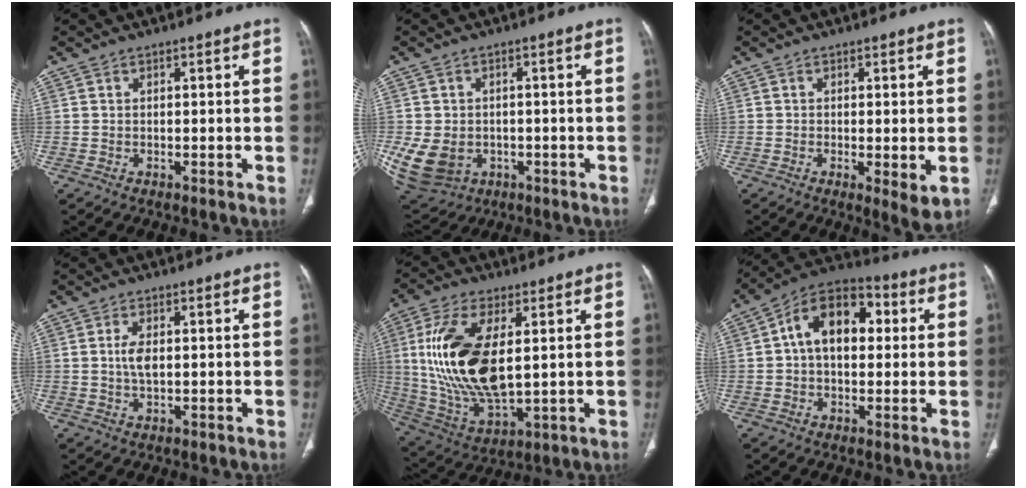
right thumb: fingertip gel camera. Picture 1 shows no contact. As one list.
[{"total": 12.9, "force": [-2.9, 10.4, 7.1], "torque": [-0.161, 0.001, -0.026]}, {"total": 4.6, "force": [-1.0, 1.3, 4.3], "torque": [-0.071, -0.016, -0.016]}, {"total": 3.5, "force": [0.4, 1.7, 3.1], "torque": [-0.065, 0.000, 0.009]}, {"total": 20.4, "force": [3.0, 9.7, 17.7], "torque": [-0.361, -0.019, 0.068]}, {"total": 14.6, "force": [2.5, 9.1, 11.1], "torque": [-0.155, 0.031, 0.031]}]